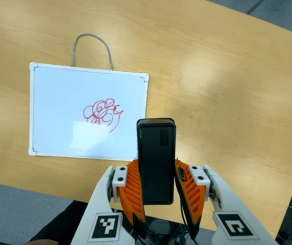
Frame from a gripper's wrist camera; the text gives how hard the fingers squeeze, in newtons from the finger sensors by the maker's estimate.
{"total": 4.7, "left": 3.5, "right": 5.8}